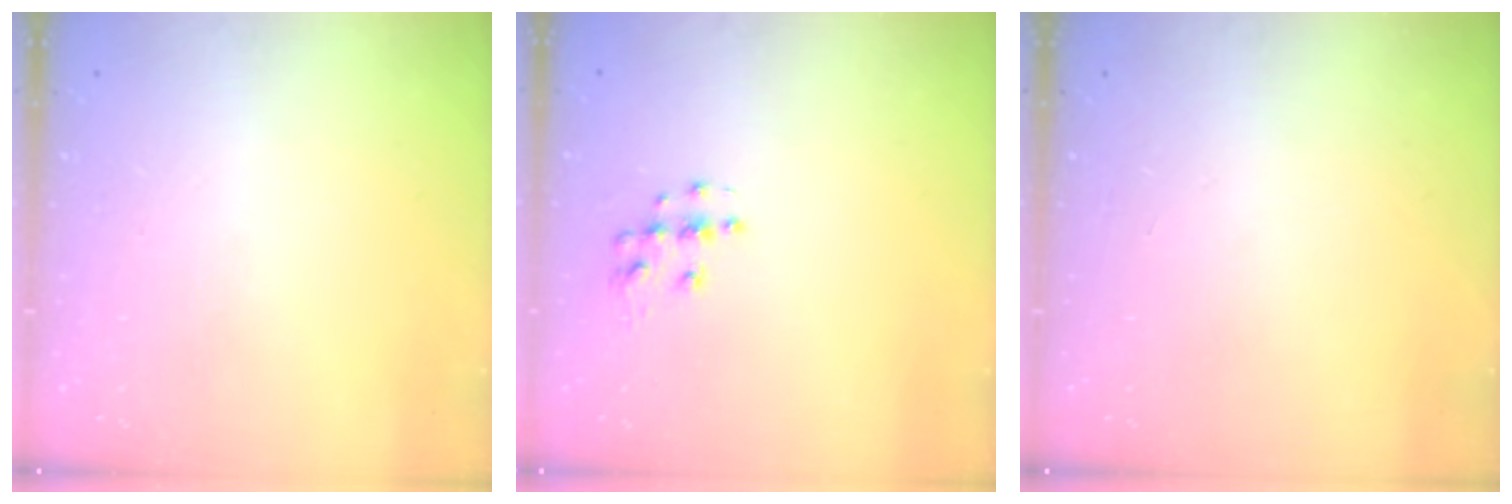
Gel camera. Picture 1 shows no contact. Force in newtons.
{"total": 6.7, "press": 6.7, "slide": 0.3}
{"total": 0.0}